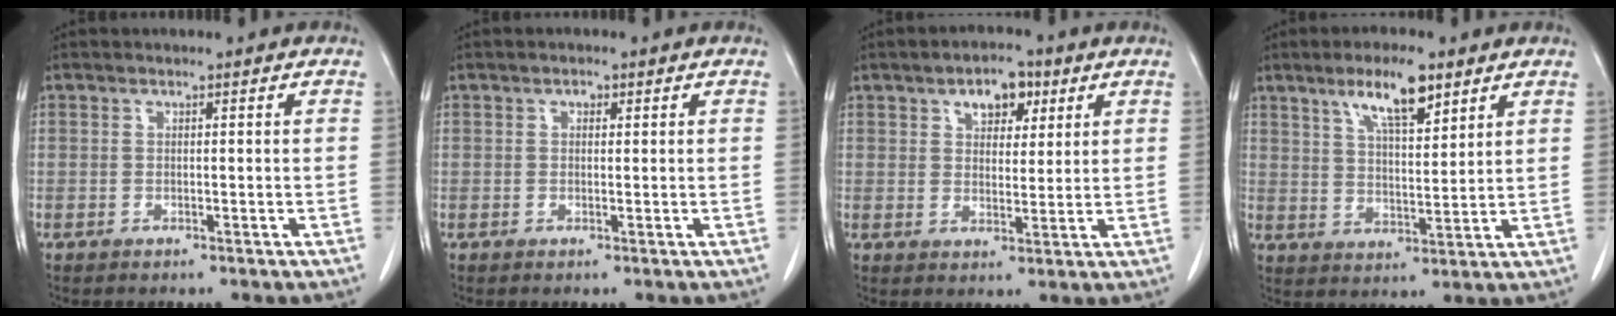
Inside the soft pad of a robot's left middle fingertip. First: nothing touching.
{"total": 1.0, "force": [0.5, 0.6, 0.6], "torque": [-0.009, 0.000, 0.007]}
{"total": 5.8, "force": [3.0, 3.2, 3.7], "torque": [-0.051, 0.011, 0.047]}
{"total": 8.6, "force": [5.5, 2.0, 6.3], "torque": [-0.117, 0.005, 0.099]}